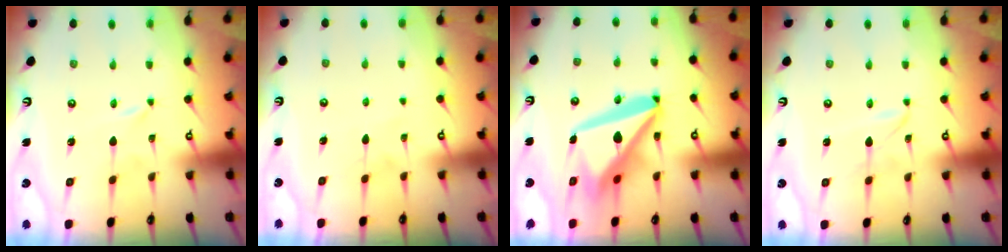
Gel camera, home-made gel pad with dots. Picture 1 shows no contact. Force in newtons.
{"total": 4.9, "press": 4.9, "slide": 0.6}
{"total": 17.1, "press": 16.9, "slide": 2.2}
{"total": 1.9, "press": 1.9, "slide": 0.2}